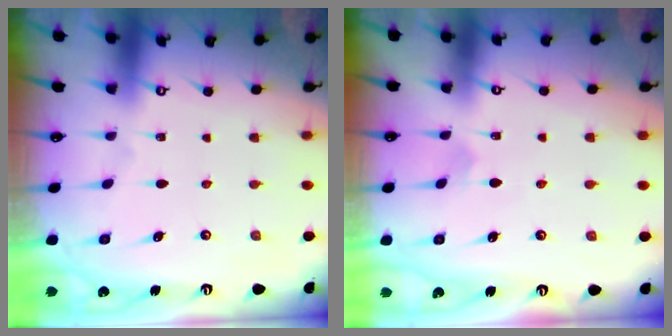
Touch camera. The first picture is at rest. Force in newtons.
{"total": 3.3, "press": 3.3, "slide": 0.2}